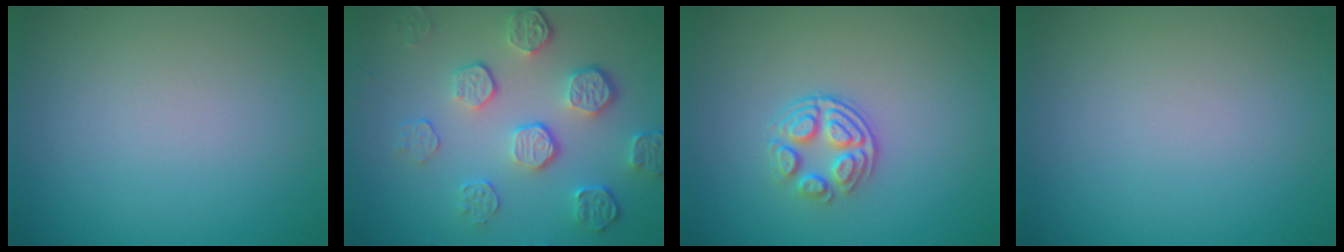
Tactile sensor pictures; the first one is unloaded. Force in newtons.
{"total": 5.3, "press": 3.8, "slide": 3.7}
{"total": 3.1, "press": 2.6, "slide": 1.7}
{"total": 0.0}